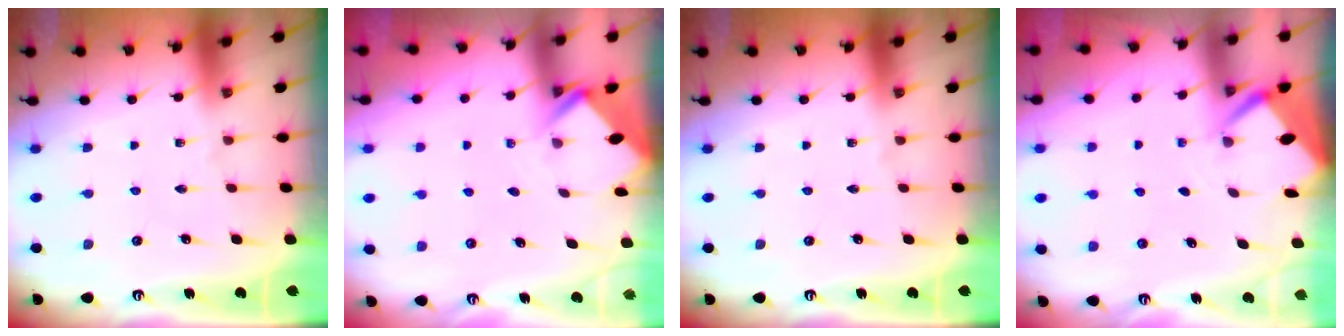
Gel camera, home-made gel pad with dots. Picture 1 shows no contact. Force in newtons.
{"total": 2.6, "press": 2.6, "slide": 0.2}
{"total": 0.0}
{"total": 2.6, "press": 2.6, "slide": 0.3}